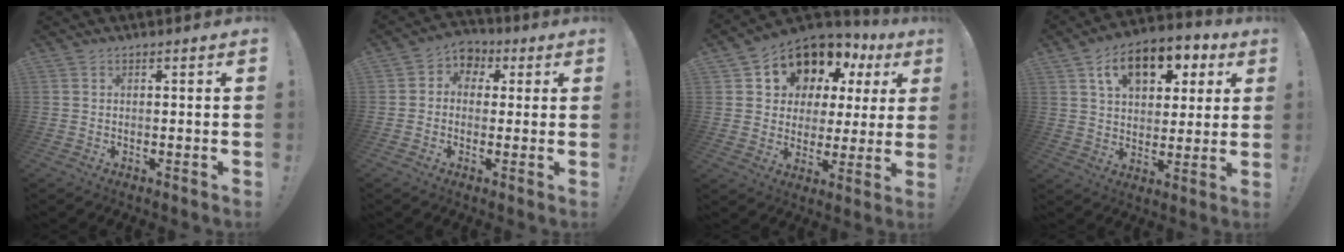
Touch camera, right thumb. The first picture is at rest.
{"total": 5.2, "force": [-0.4, 4.9, 1.9], "torque": [-0.028, 0.009, -0.001]}
{"total": 11.3, "force": [7.6, 7.4, 3.9], "torque": [-0.068, -0.067, 0.146]}
{"total": 14.2, "force": [6.8, 9.1, 8.6], "torque": [-0.131, -0.023, 0.121]}